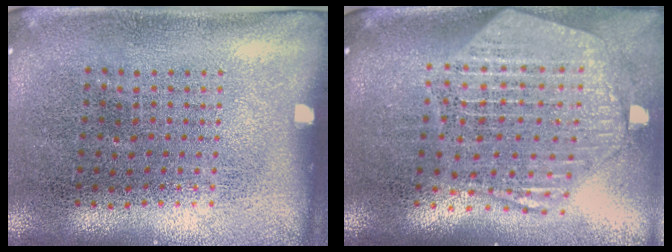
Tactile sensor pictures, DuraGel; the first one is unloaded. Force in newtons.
{"total": 2.7, "press": 2.2, "slide": 1.6}